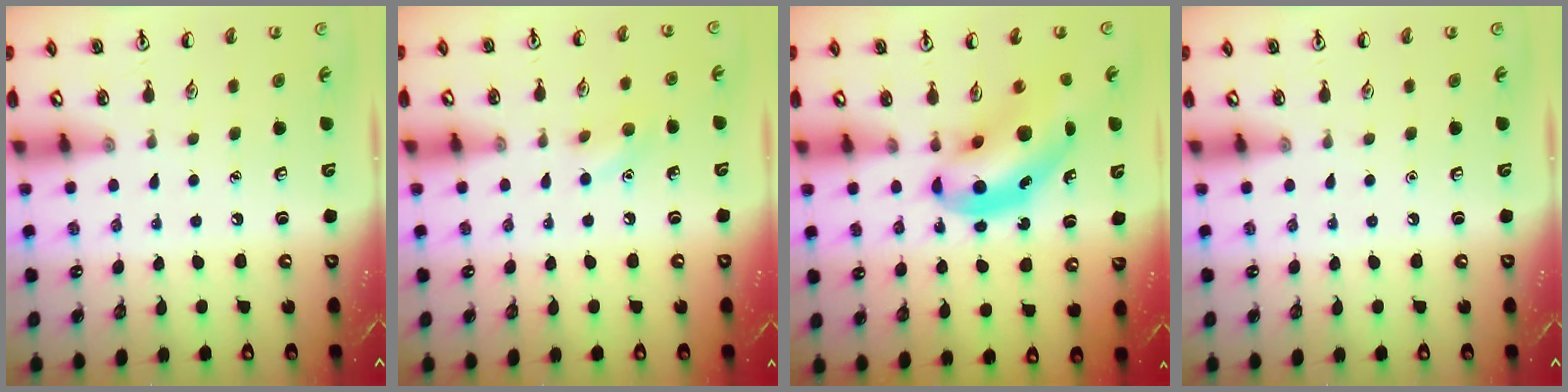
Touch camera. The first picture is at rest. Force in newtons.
{"total": 6.8, "press": 6.6, "slide": 1.5}
{"total": 9.7, "press": 9.3, "slide": 2.9}
{"total": 0.0}